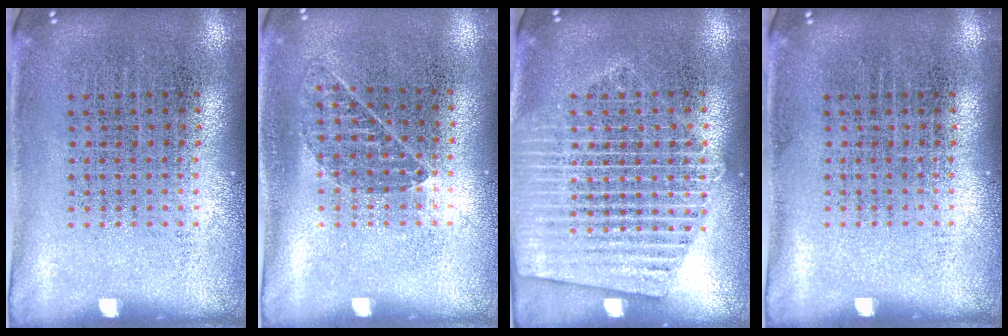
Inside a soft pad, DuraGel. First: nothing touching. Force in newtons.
{"total": 0.9, "press": 0.7, "slide": 0.5}
{"total": 1.9, "press": 1.9, "slide": 0.3}
{"total": 0.0}